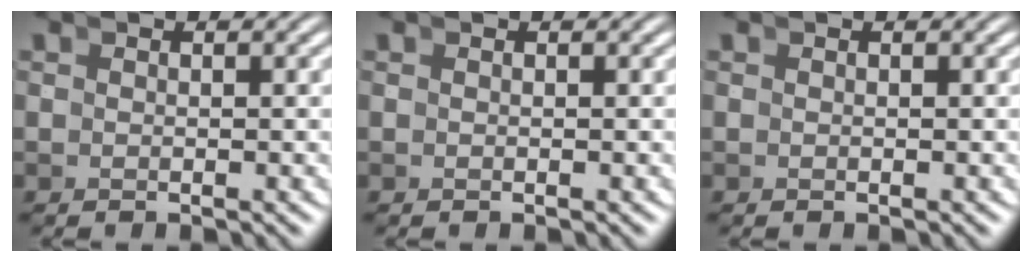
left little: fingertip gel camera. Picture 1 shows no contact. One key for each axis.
{"total": 0.0}
{"total": 0.0}